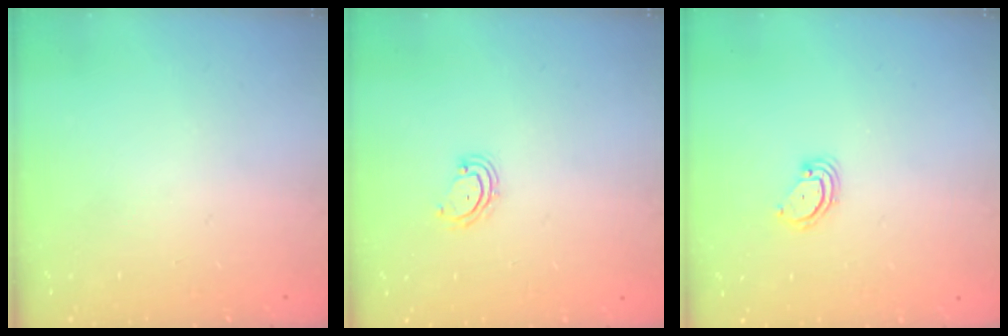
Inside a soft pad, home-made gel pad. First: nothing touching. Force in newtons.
{"total": 4.1, "press": 4.1, "slide": 0.3}
{"total": 3.5, "press": 3.5, "slide": 0.2}